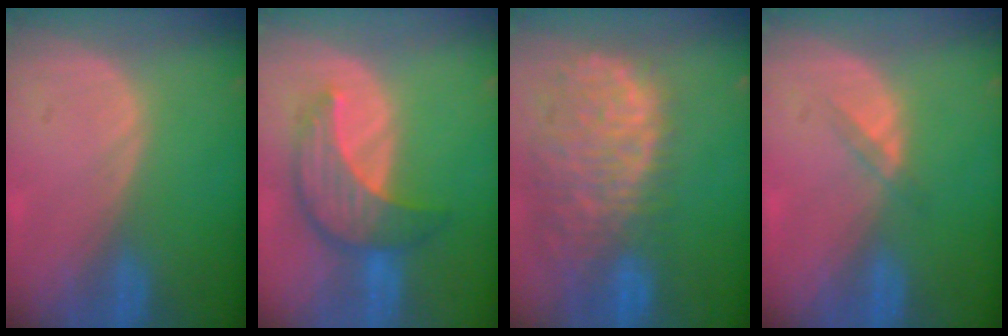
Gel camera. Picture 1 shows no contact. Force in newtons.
{"total": 7.8, "press": 7.5, "slide": 2.3}
{"total": 13.5, "press": 11.1, "slide": 7.8}
{"total": 1.8, "press": 1.4, "slide": 1.0}